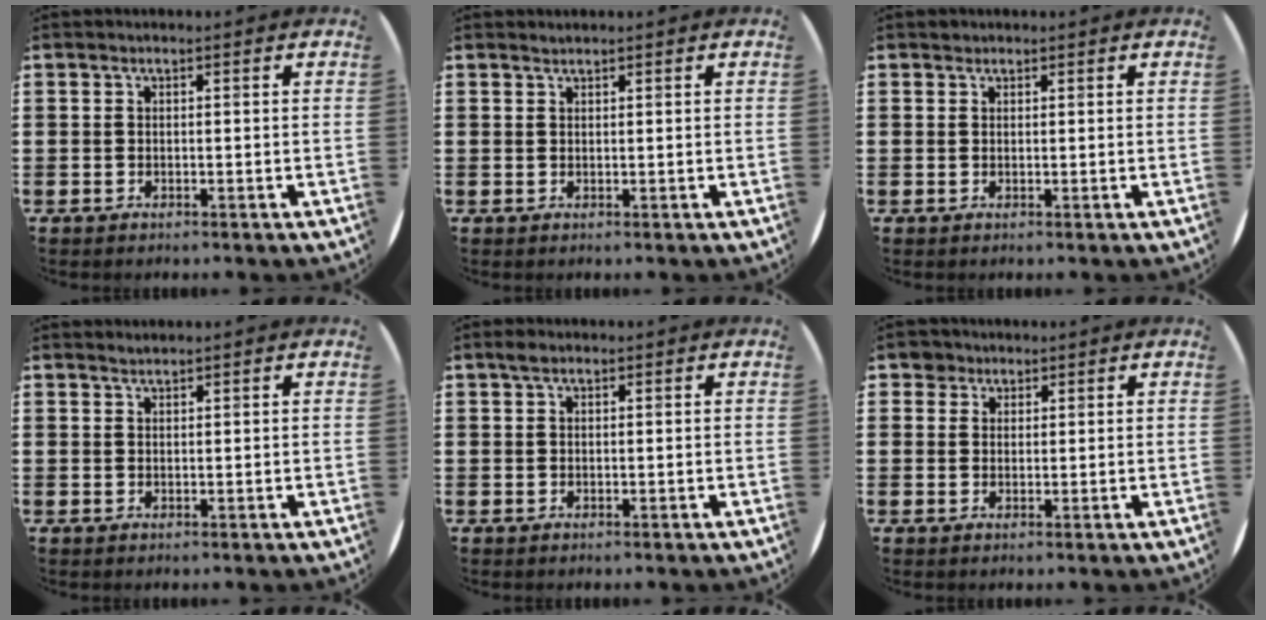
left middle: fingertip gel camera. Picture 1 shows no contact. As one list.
[{"total": 0.6, "force": [0.6, 0.0, 0.0], "torque": [-0.001, 0.001, 0.012]}, {"total": 0.6, "force": [0.6, 0.2, -0.1], "torque": [0.010, 0.001, 0.009]}, {"total": 0.9, "force": [0.9, 0.0, 0.0], "torque": [-0.002, -0.001, 0.017]}, {"total": 1.2, "force": [0.8, 0.7, 0.6], "torque": [-0.006, 0.002, 0.013]}, {"total": 2.4, "force": [1.9, 1.5, 0.1], "torque": [-0.001, 0.004, 0.035]}]